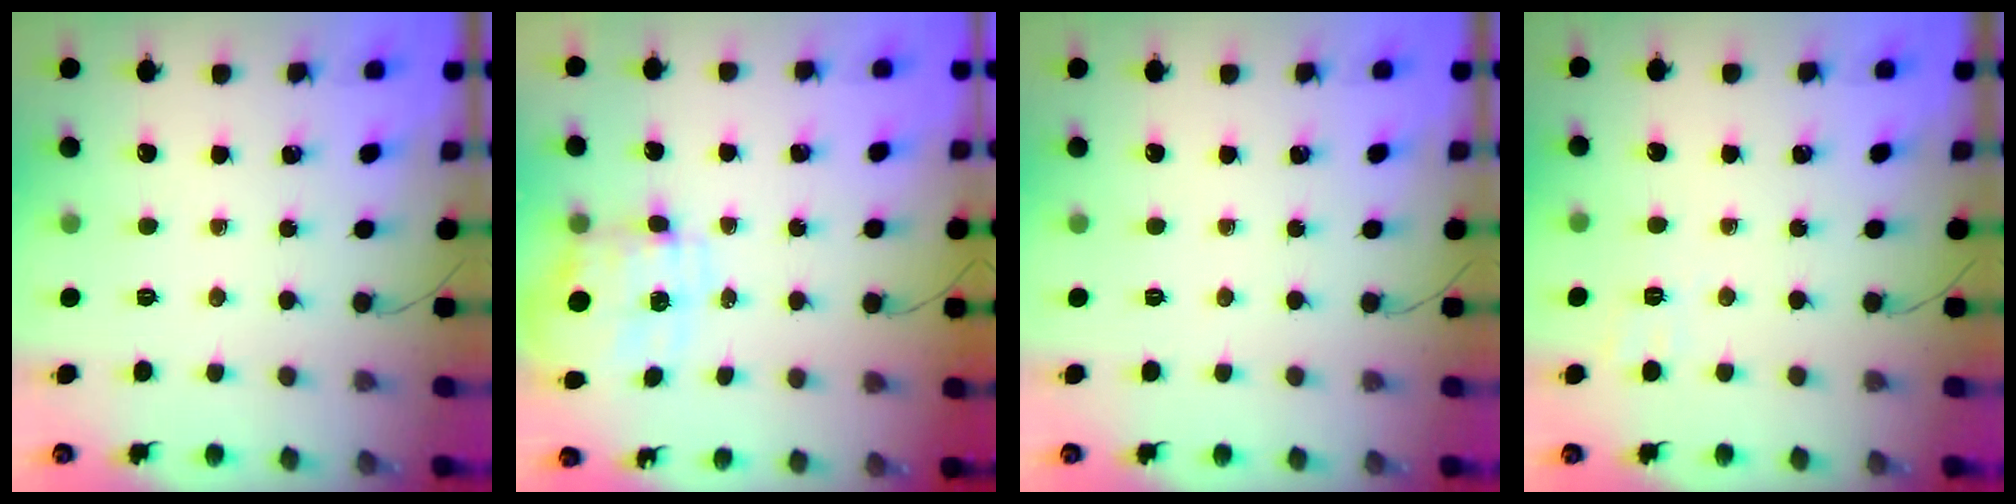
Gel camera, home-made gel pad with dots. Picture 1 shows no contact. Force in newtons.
{"total": 3.4, "press": 3.2, "slide": 1.1}
{"total": 0.0}
{"total": 2.9, "press": 2.3, "slide": 1.9}